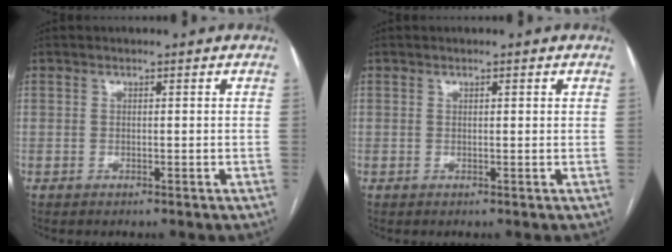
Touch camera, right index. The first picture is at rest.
{"total": 0.8, "force": [0.4, 0.2, 0.7], "torque": [-0.012, 0.003, 0.005]}